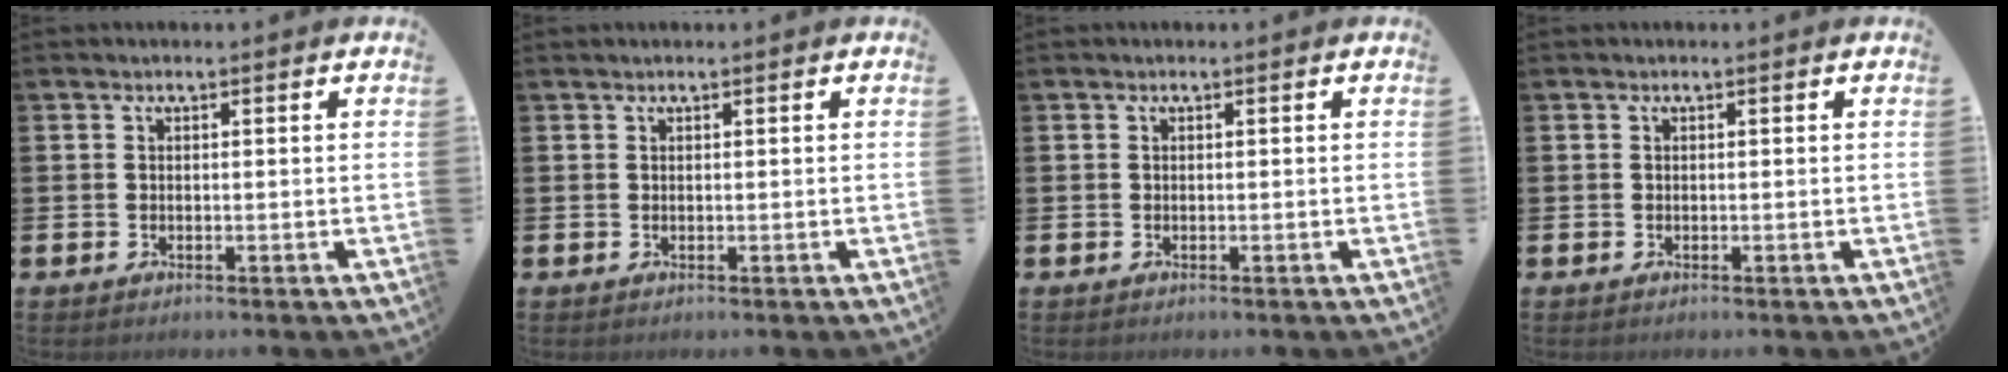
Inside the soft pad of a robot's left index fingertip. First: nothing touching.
{"total": 0.0}
{"total": 0.0}
{"total": 0.0}